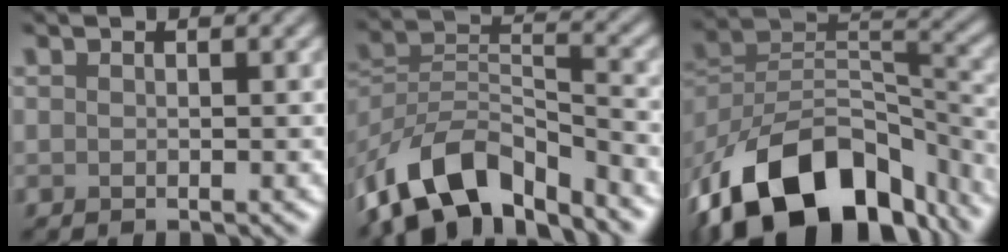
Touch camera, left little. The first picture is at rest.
{"total": 10.3, "force": [-7.5, 4.3, 5.6], "torque": [-0.098, 0.000, -0.148]}
{"total": 16.3, "force": [-10.2, 9.4, 8.7], "torque": [-0.187, 0.005, -0.165]}